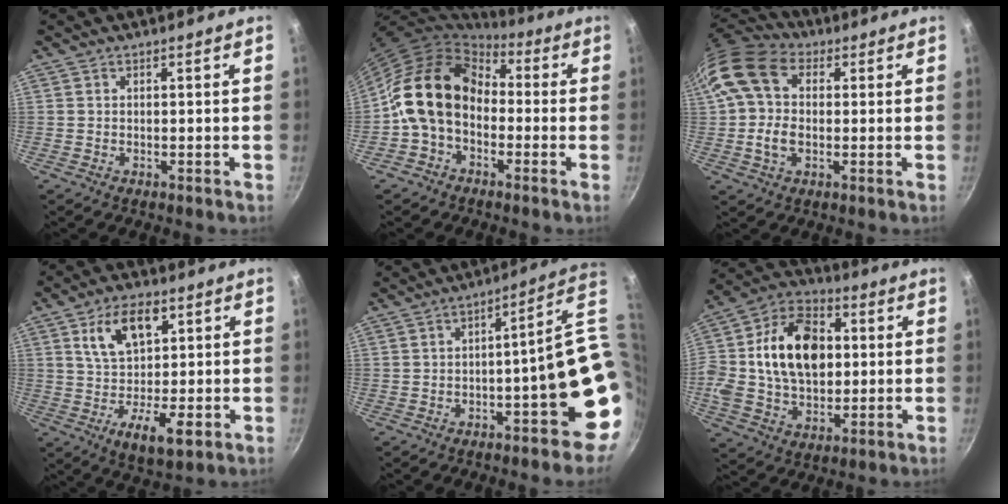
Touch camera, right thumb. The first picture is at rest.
{"total": 14.0, "force": [-1.2, 10.7, 8.9], "torque": [-0.128, 0.040, -0.039]}
{"total": 14.8, "force": [1.8, 10.5, 10.2], "torque": [-0.195, 0.016, 0.019]}
{"total": 12.8, "force": [2.4, 7.1, 10.3], "torque": [-0.140, -0.010, 0.040]}
{"total": 14.7, "force": [-1.8, 3.5, 14.2], "torque": [-0.145, 0.029, -0.018]}
{"total": 21.5, "force": [2.2, 14.9, 15.4], "torque": [-0.261, 0.028, 0.025]}